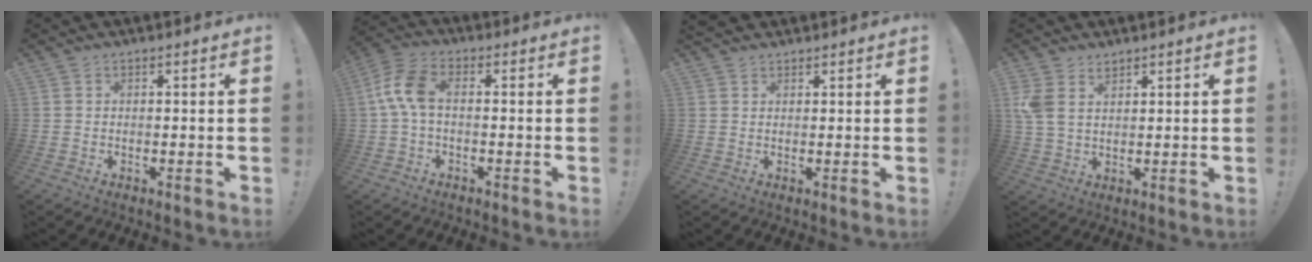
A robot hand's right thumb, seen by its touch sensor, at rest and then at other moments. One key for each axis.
{"total": 8.2, "fx": 0.5, "fy": 4.2, "fz": 7.0, "tx": -0.153, "ty": 0.010, "tz": 0.016}
{"total": 1.7, "fx": 1.5, "fy": 0.9, "fz": 0.3, "tx": -0.005, "ty": -0.004, "tz": 0.029}
{"total": 5.6, "fx": 3.1, "fy": 3.6, "fz": 3.0, "tx": -0.062, "ty": -0.014, "tz": 0.060}